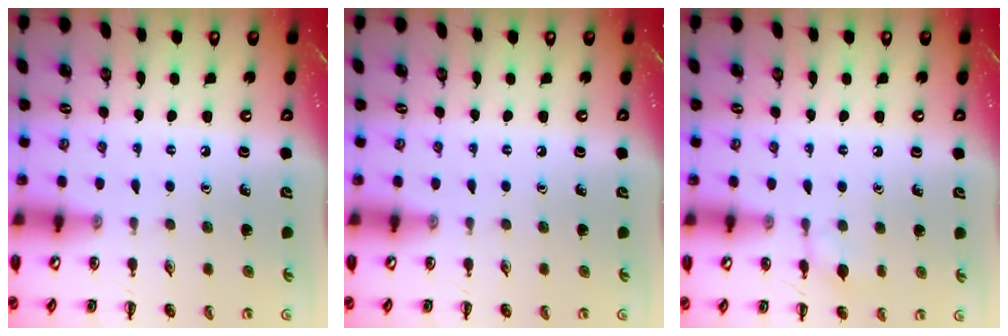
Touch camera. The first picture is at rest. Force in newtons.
{"total": 0.0}
{"total": 7.0, "press": 6.9, "slide": 1.5}